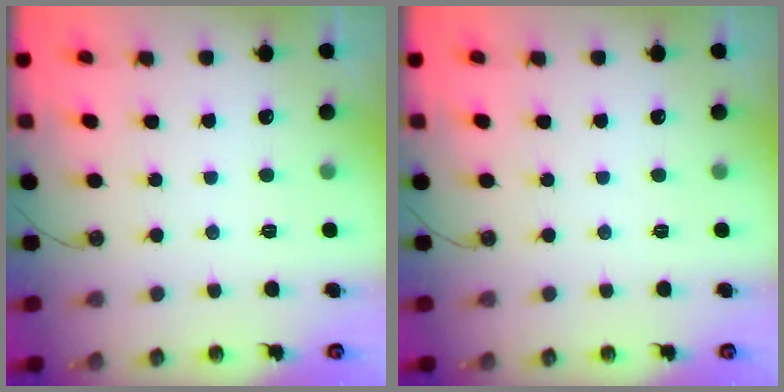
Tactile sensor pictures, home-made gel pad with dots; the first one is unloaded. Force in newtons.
{"total": 0.0}